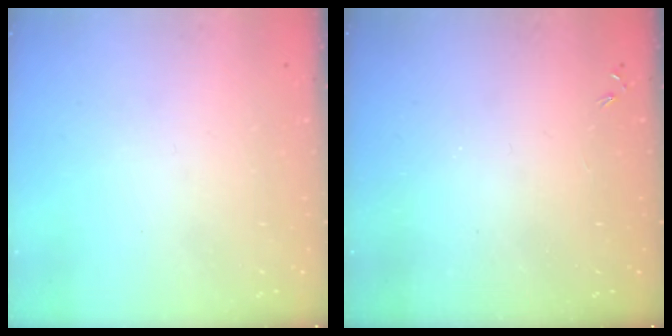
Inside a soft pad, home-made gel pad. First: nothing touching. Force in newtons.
{"total": 0.0}